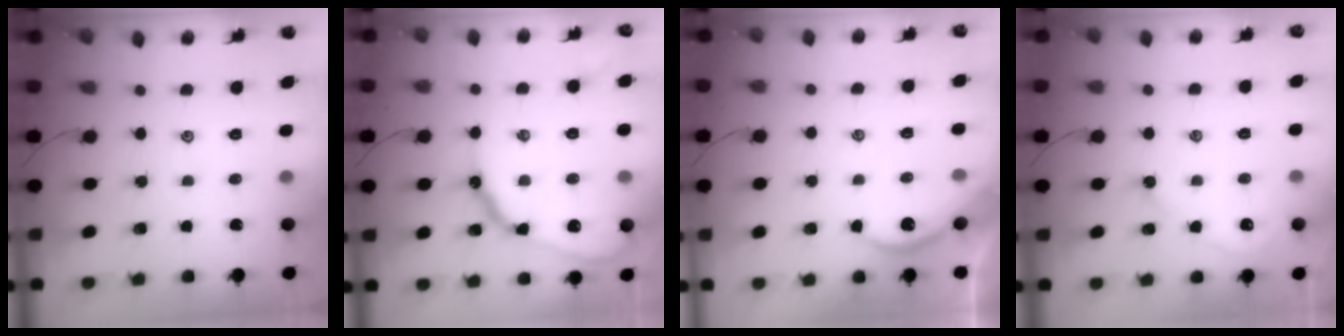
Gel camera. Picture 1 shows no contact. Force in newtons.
{"total": 15.2, "press": 15.2, "slide": 1.3}
{"total": 3.2, "press": 3.1, "slide": 0.6}
{"total": 2.5, "press": 2.4, "slide": 0.4}